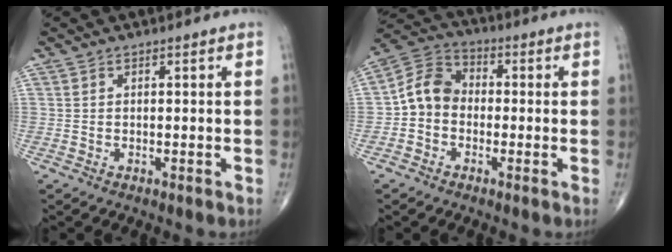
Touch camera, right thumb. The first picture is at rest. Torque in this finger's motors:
{"motor_torque": [0.11, 0.25, -0.09, -0.04, 0.09]}